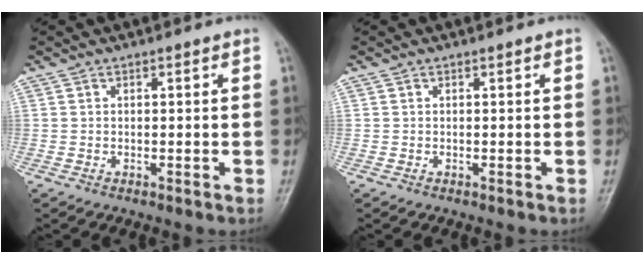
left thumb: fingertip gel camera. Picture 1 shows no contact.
{"total": 0.0}